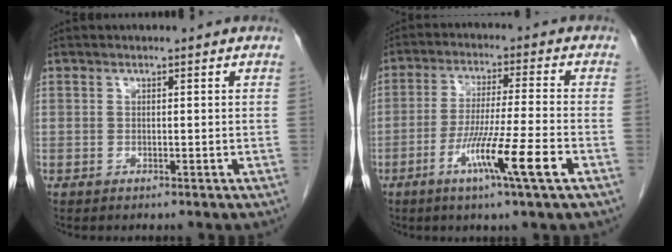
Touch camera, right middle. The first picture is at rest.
{"total": 10.2, "force": [-4.5, -1.3, 9.0], "torque": [-0.163, -0.022, -0.084]}